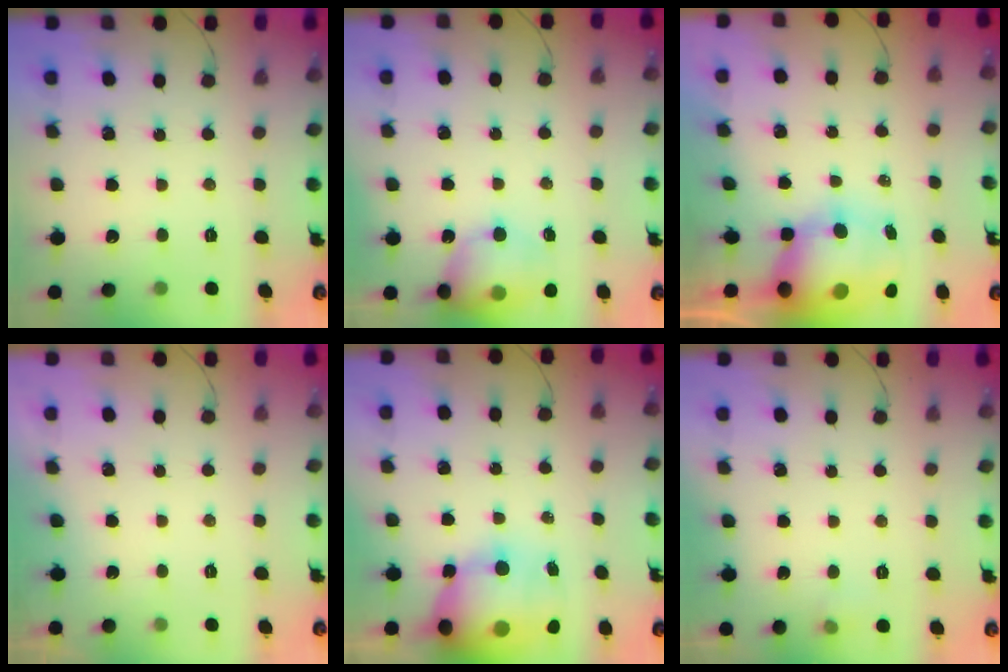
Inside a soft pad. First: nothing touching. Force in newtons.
{"total": 14.0, "press": 13.8, "slide": 2.4}
{"total": 13.2, "press": 12.8, "slide": 3.3}
{"total": 0.0}
{"total": 18.4, "press": 17.9, "slide": 4.2}
{"total": 4.3, "press": 4.0, "slide": 1.4}